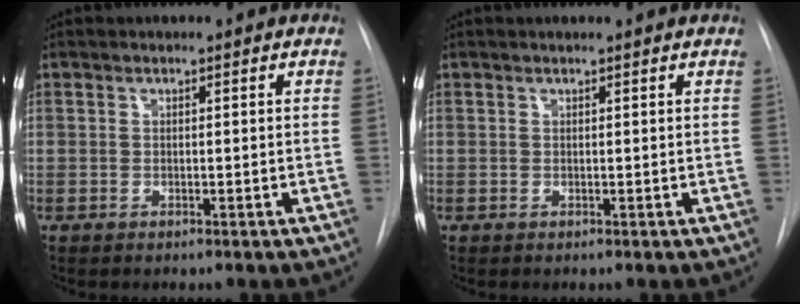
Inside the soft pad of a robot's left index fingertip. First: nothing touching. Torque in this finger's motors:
{"motor_torque": [0.08, -0.07, -0.12, -0.01]}